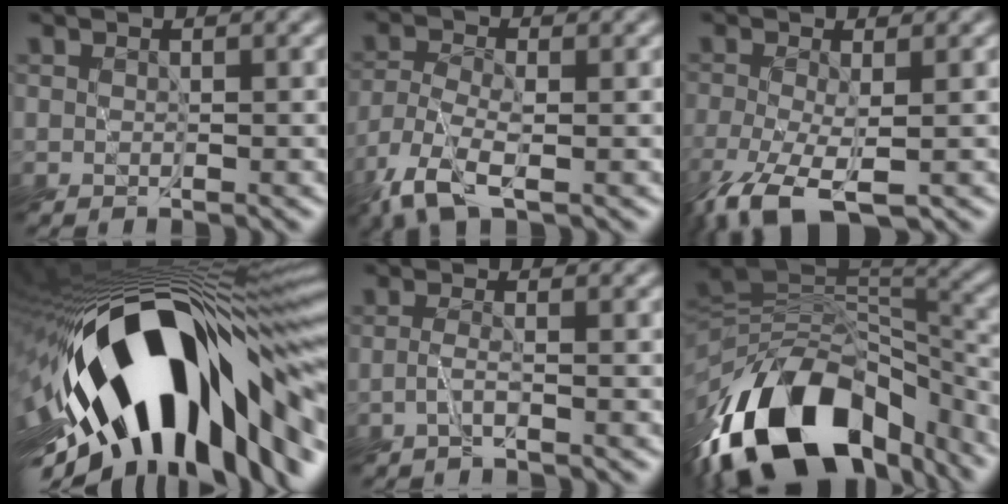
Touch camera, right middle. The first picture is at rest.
{"total": 4.3, "force": [-3.0, 1.3, 2.7], "torque": [-0.066, -0.007, -0.069]}
{"total": 6.0, "force": [-3.4, 2.3, 4.4], "torque": [-0.107, -0.017, -0.064]}
{"total": 18.5, "force": [-5.3, 7.7, 16.0], "torque": [-0.252, -0.017, -0.089]}
{"total": 0.9, "force": [-0.6, -0.3, 0.5], "torque": [-0.014, -0.002, -0.018]}
{"total": 15.9, "force": [-9.0, 8.7, 9.8], "torque": [-0.184, -0.005, -0.138]}